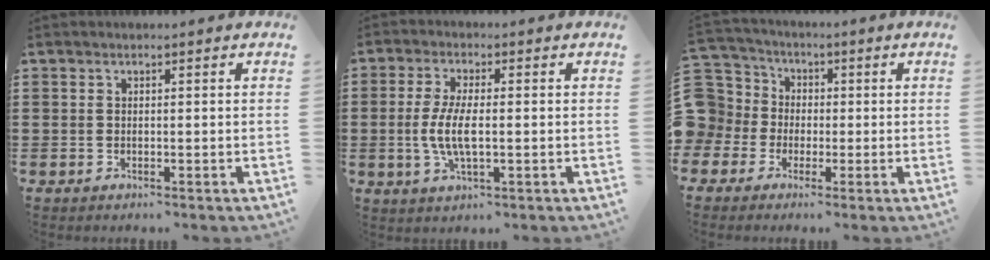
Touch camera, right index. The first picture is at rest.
{"total": 6.4, "force": [-0.8, 2.0, 6.0], "torque": [-0.140, -0.009, -0.025]}
{"total": 6.4, "force": [-0.8, 6.3, 0.5], "torque": [-0.065, -0.004, -0.022]}